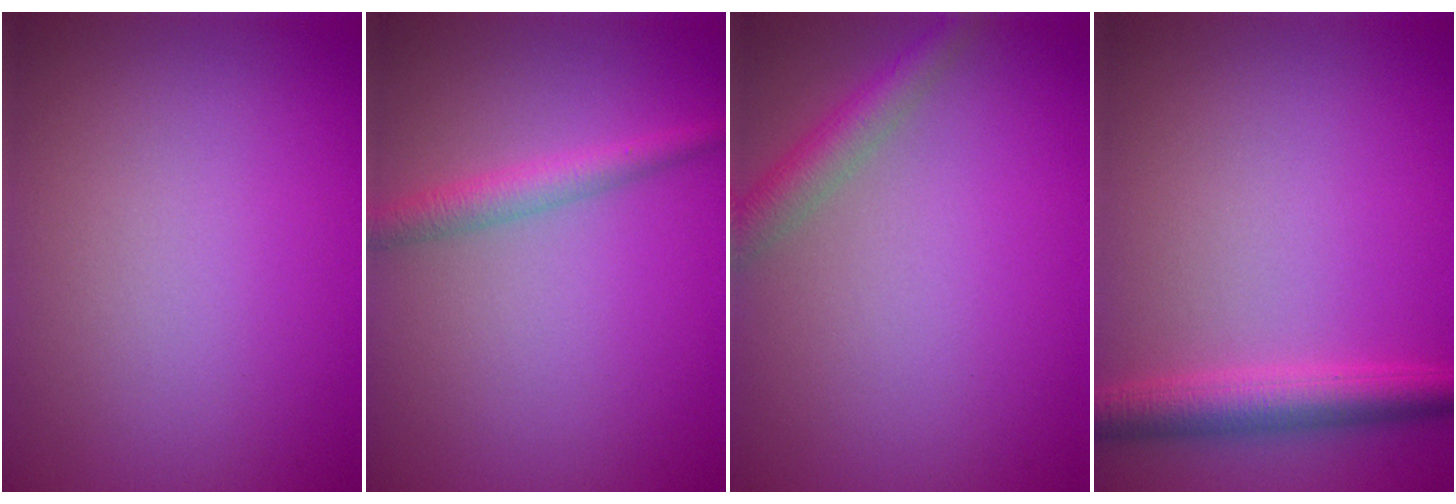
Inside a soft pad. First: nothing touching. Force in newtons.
{"total": 2.3, "press": 2.3, "slide": 0.1}
{"total": 2.7, "press": 2.7, "slide": 0.1}
{"total": 3.6, "press": 3.6, "slide": 0.1}